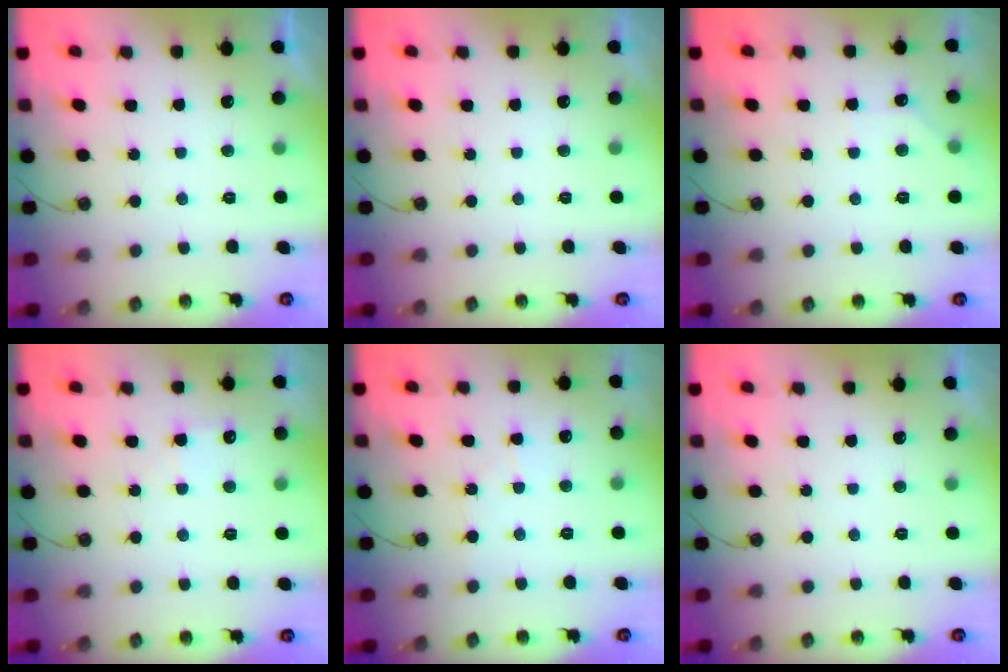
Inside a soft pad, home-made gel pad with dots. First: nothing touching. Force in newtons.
{"total": 0.0}
{"total": 4.1, "press": 4.1, "slide": 0.5}
{"total": 5.3, "press": 5.2, "slide": 0.8}
{"total": 4.6, "press": 4.6, "slide": 0.6}
{"total": 0.0}